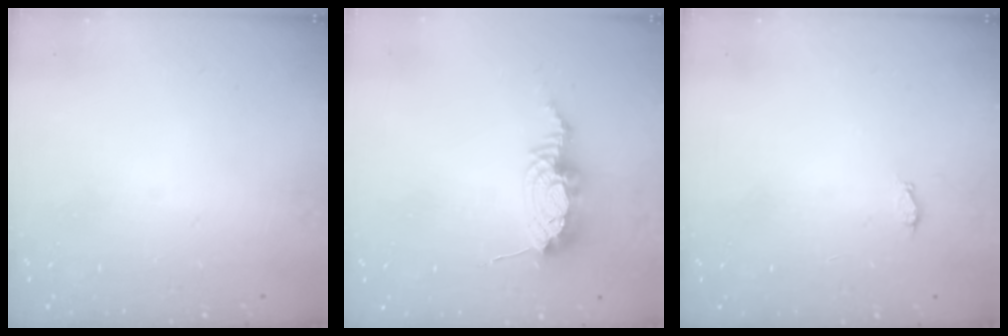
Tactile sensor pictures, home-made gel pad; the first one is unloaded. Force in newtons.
{"total": 10.5, "press": 10.5, "slide": 0.9}
{"total": 1.8, "press": 1.8, "slide": 0.3}